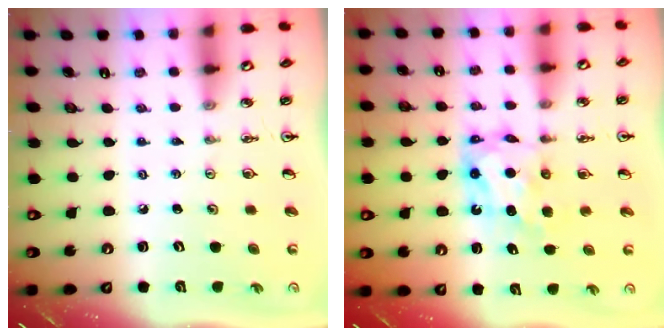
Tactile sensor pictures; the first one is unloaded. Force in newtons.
{"total": 7.2, "press": 7.1, "slide": 0.5}